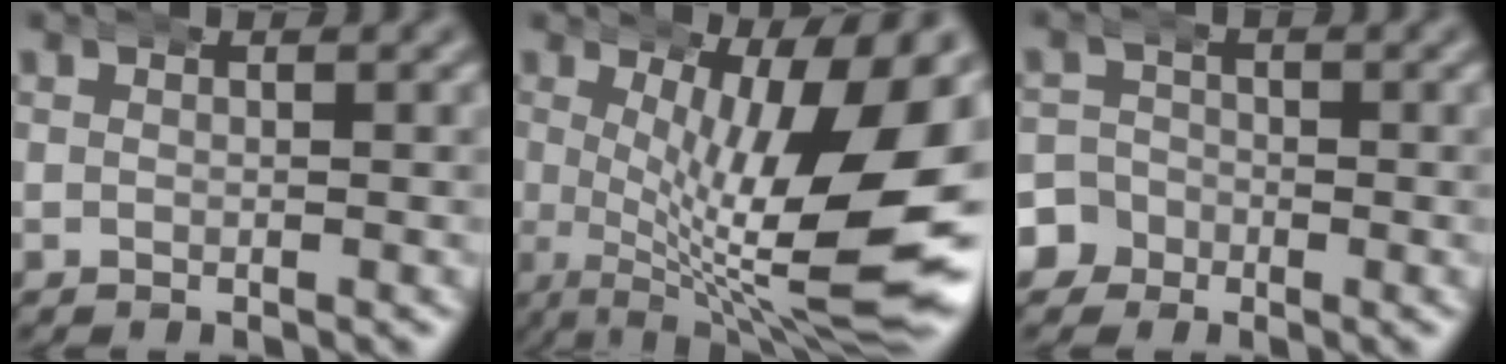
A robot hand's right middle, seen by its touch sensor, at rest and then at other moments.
{"total": 13.4, "force": [-0.5, 4.8, 12.5], "torque": [-0.168, -0.026, 0.005]}
{"total": 5.3, "force": [-2.1, 4.7, 1.0], "torque": [-0.035, -0.010, -0.046]}